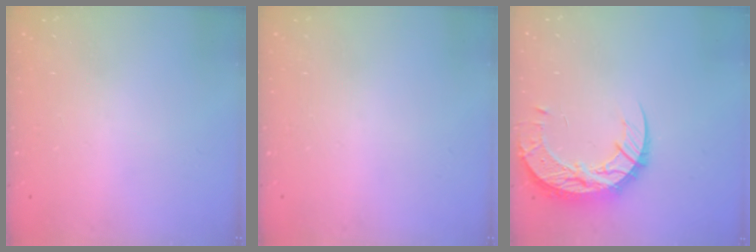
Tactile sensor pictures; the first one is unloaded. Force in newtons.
{"total": 0.0}
{"total": 13.5, "press": 13.5, "slide": 1.0}